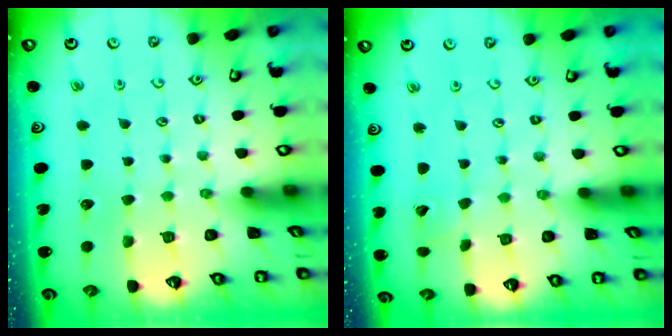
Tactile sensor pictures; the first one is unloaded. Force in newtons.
{"total": 2.1, "press": 2.1, "slide": 0.2}